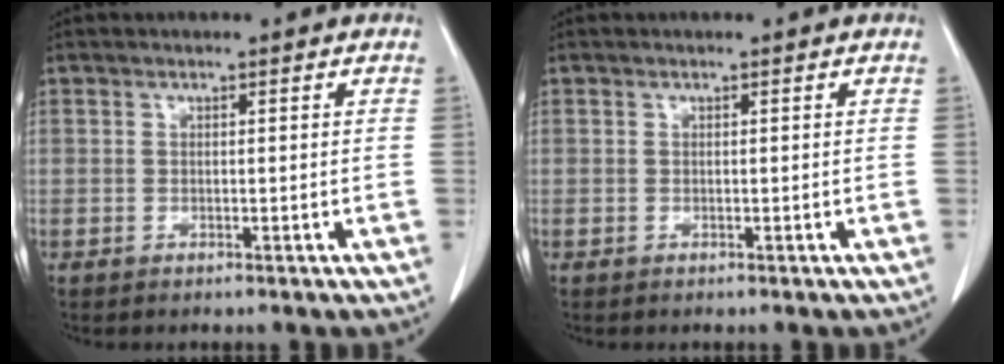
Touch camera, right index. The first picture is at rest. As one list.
[{"total": 0.0}]